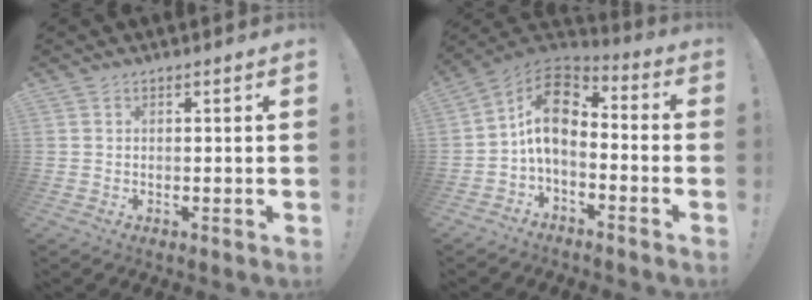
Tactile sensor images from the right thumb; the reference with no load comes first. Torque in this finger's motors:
{"motor_torque": [1.53, 1.62, 0.96, -1.04, 0.08]}